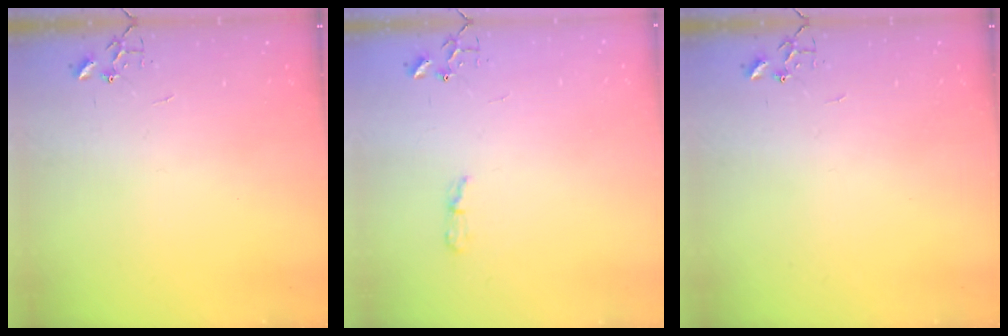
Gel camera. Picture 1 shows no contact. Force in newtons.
{"total": 4.7, "press": 4.7, "slide": 0.7}
{"total": 0.0}